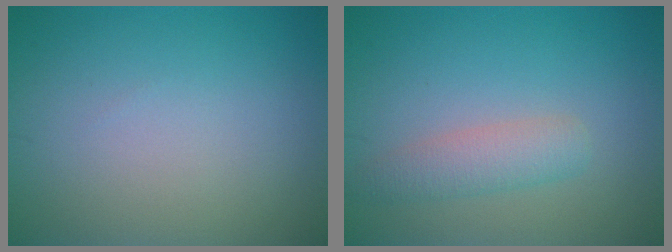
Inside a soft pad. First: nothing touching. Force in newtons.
{"total": 2.6, "press": 2.6, "slide": 0.2}